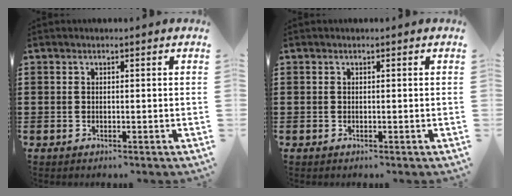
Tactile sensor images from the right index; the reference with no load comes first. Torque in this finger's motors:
{"motor_torque": [1.07, 1.07, 0.00, 0.01]}